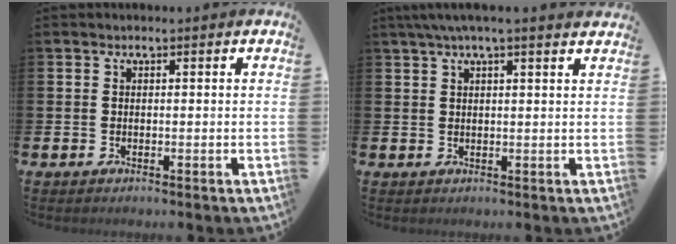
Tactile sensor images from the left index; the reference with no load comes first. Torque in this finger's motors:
{"motor_torque": [1.04, -1.09, 0.36, 0.21]}